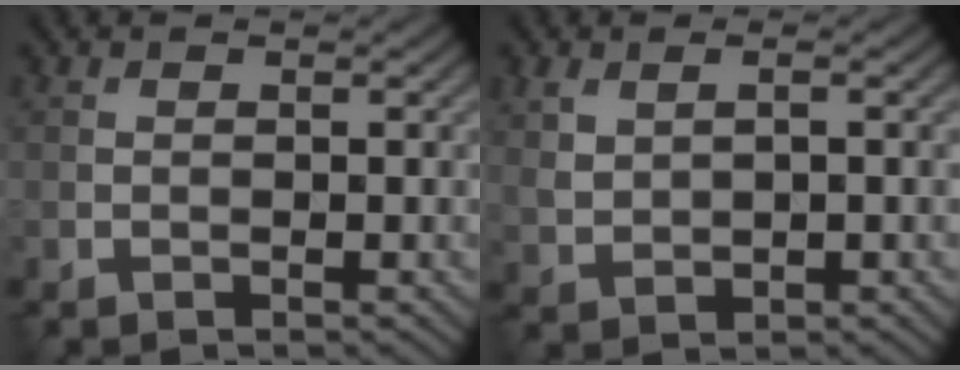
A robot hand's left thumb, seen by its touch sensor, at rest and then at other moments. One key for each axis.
{"total": 3.0, "fx": 0.9, "fy": 1.8, "fz": 2.2, "tx": -0.054, "ty": -0.001, "tz": 0.023}